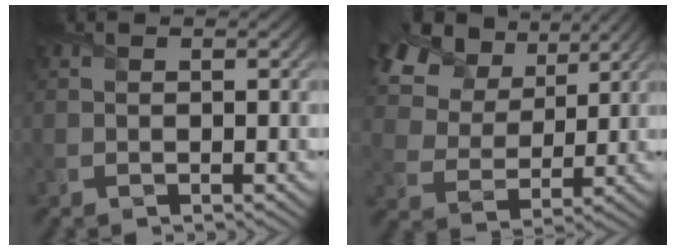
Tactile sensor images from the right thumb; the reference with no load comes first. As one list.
[{"total": 14.9, "force": [8.9, 8.9, 8.0], "torque": [-0.226, 0.035, 0.171]}]